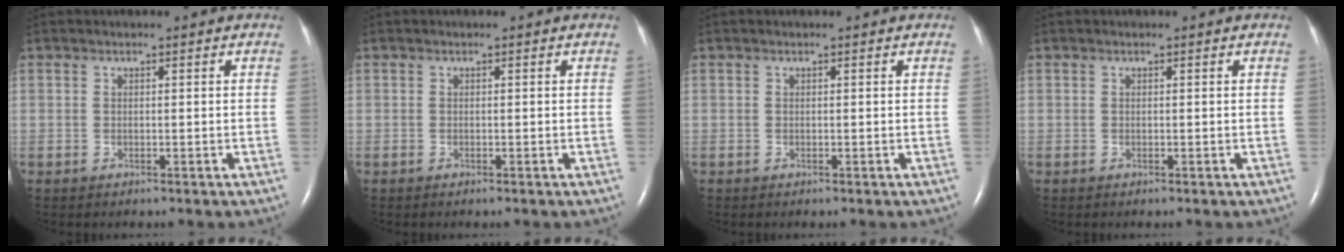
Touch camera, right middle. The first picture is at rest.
{"total": 0.0}
{"total": 0.0}
{"total": 0.0}